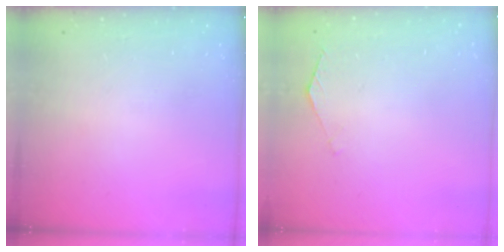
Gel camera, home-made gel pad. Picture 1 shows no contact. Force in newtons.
{"total": 1.2, "press": 1.1, "slide": 0.4}